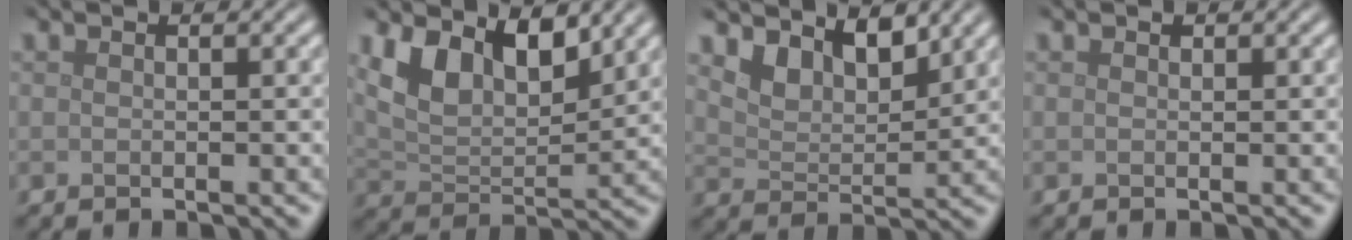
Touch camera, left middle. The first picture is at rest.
{"total": 6.7, "force": [3.5, 3.6, 4.4], "torque": [-0.084, -0.012, 0.063]}
{"total": 4.0, "force": [3.2, 1.7, 1.7], "torque": [-0.043, -0.010, 0.052]}
{"total": 0.0}